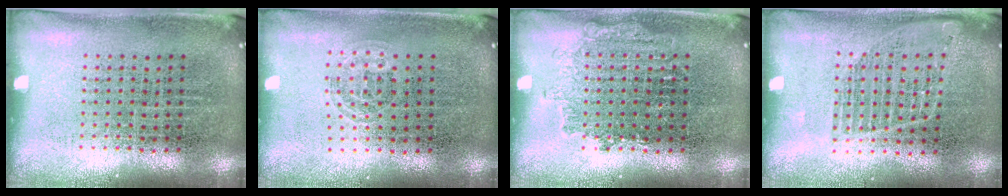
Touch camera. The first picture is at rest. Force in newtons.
{"total": 1.0, "press": 0.6, "slide": 0.7}
{"total": 1.2, "press": 1.2, "slide": 0.3}
{"total": 1.1, "press": 1.1, "slide": 0.3}